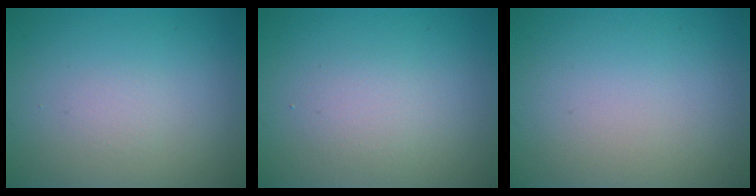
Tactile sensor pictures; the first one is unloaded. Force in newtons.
{"total": 1.7, "press": 1.7, "slide": 0.1}
{"total": 0.0}